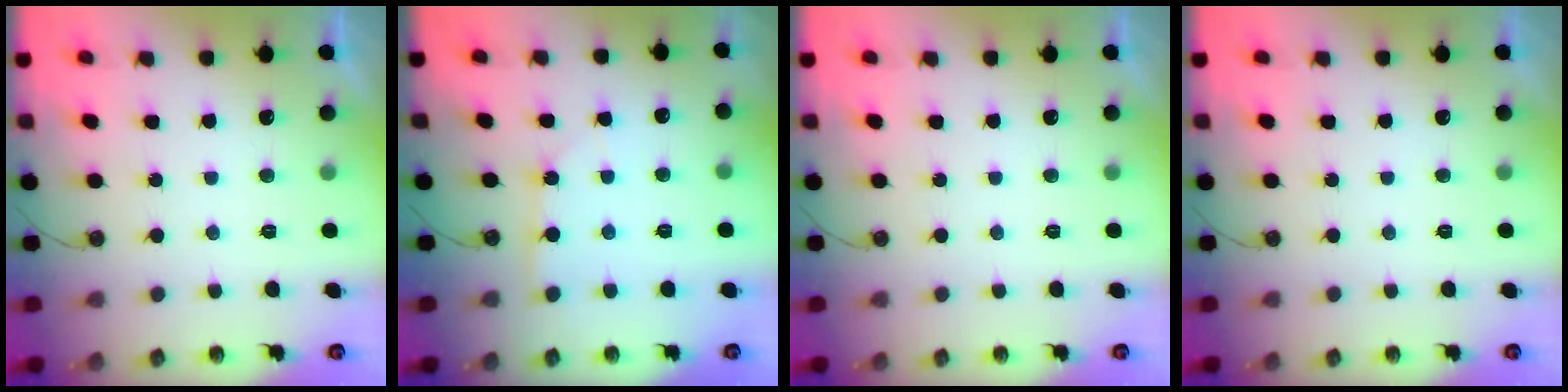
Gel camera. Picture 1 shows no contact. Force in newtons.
{"total": 2.3, "press": 2.3, "slide": 0.3}
{"total": 0.0}
{"total": 0.0}